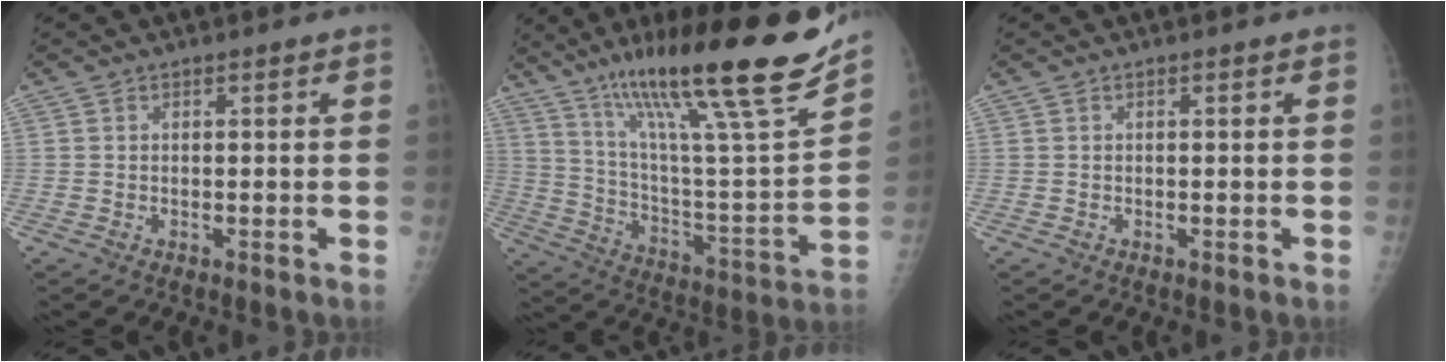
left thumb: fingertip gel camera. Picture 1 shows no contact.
{"total": 28.9, "force": [18.9, 3.6, 21.6], "torque": [-0.332, -0.054, 0.316]}
{"total": 0.0}